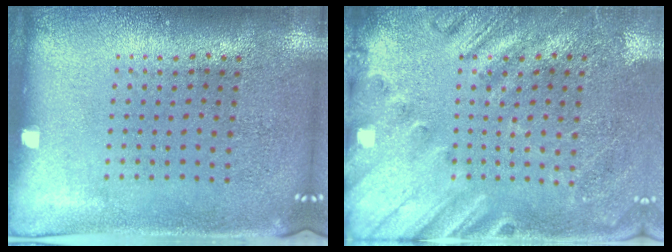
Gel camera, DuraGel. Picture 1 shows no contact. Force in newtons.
{"total": 2.2, "press": 1.8, "slide": 1.2}